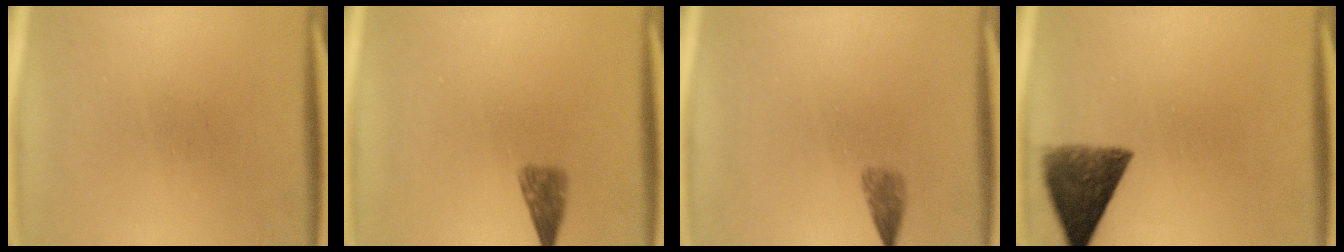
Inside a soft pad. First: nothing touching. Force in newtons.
{"total": 2.5}
{"total": 1.8}
{"total": 8.9}